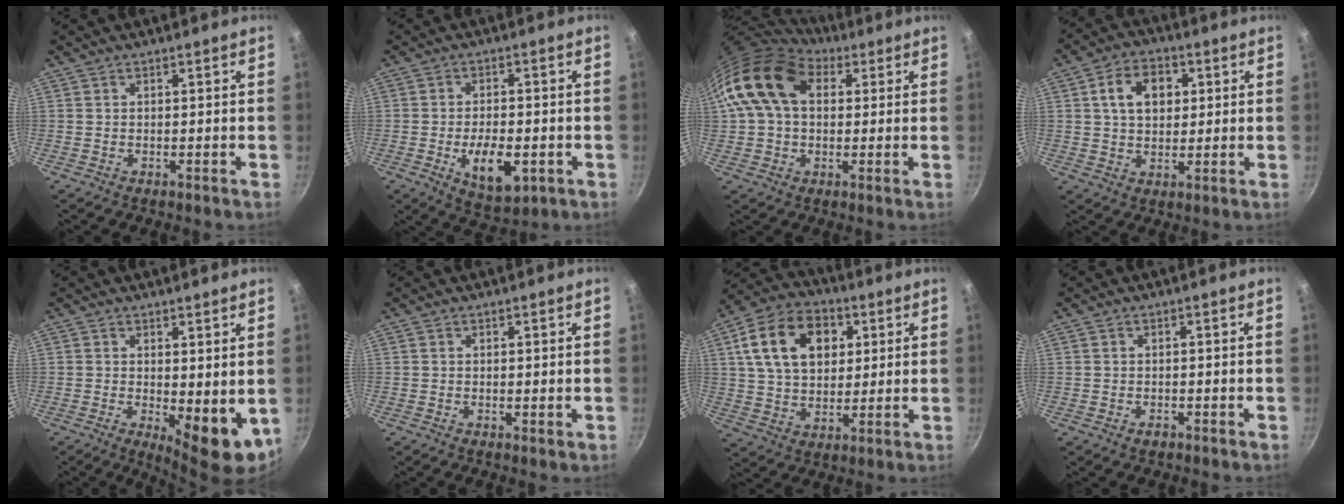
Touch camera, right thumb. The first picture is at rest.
{"total": 9.9, "force": [-2.7, 5.0, 8.1], "torque": [-0.112, 0.001, -0.033]}
{"total": 15.9, "force": [4.4, 10.9, 10.6], "torque": [-0.175, 0.019, 0.063]}
{"total": 9.5, "force": [2.4, 6.8, 6.2], "torque": [-0.083, 0.007, 0.033]}
{"total": 8.8, "force": [-0.1, 3.5, 8.1], "torque": [-0.097, -0.013, 0.010]}
{"total": 0.6, "force": [0.2, 0.2, 0.5], "torque": [-0.008, -0.003, 0.002]}
{"total": 17.0, "force": [5.1, 11.8, 11.1], "torque": [-0.171, 0.003, 0.079]}
{"total": 1.0, "force": [-0.6, 0.6, 0.6], "torque": [-0.010, 0.002, -0.010]}